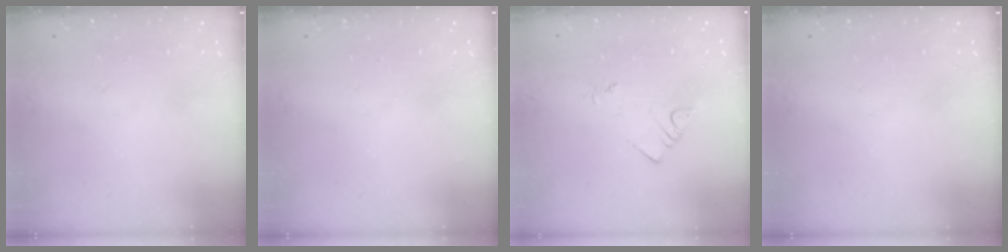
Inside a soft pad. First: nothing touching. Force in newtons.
{"total": 0.0}
{"total": 3.1, "press": 3.0, "slide": 0.4}
{"total": 0.0}